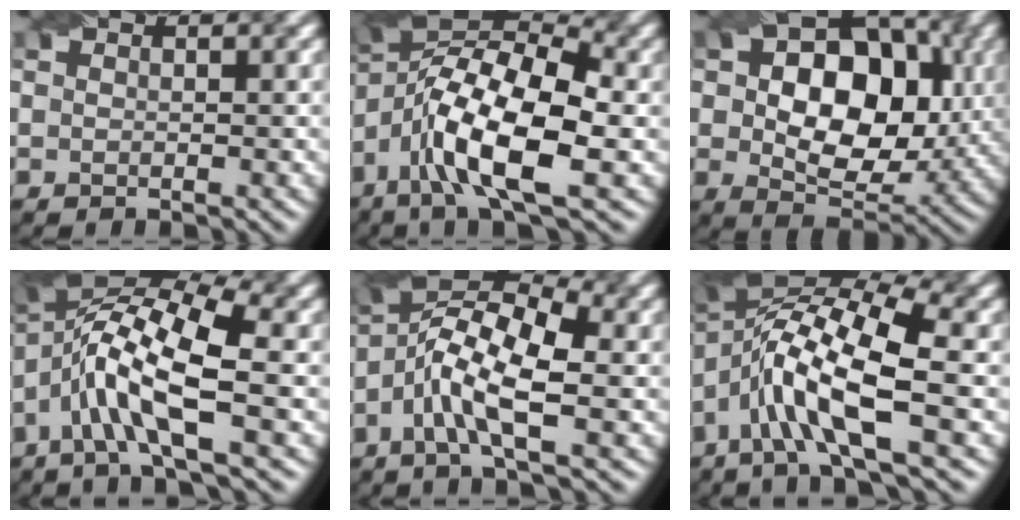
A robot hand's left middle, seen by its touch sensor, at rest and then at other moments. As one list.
[{"total": 12.8, "force": [-3.1, 4.7, 11.5], "torque": [-0.215, 0.016, -0.058]}, {"total": 12.3, "force": [1.0, 8.4, 9.0], "torque": [-0.133, -0.002, 0.020]}, {"total": 9.8, "force": [-1.5, 2.8, 9.2], "torque": [-0.182, 0.019, -0.040]}, {"total": 8.1, "force": [-1.6, 2.5, 7.5], "torque": [-0.150, 0.022, -0.043]}, {"total": 11.1, "force": [-1.6, 3.4, 10.4], "torque": [-0.198, 0.015, -0.038]}]